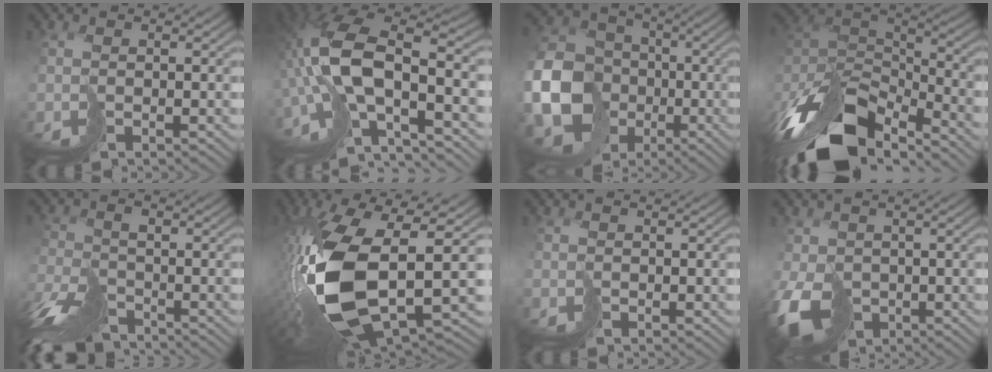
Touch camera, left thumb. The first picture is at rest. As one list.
[{"total": 14.8, "force": [-2.9, 6.8, 12.8], "torque": [-0.273, -0.007, -0.050]}, {"total": 15.2, "force": [-3.9, 13.0, 6.9], "torque": [-0.201, -0.037, -0.072]}, {"total": 15.8, "force": [-9.8, 7.8, 9.7], "torque": [-0.250, -0.030, -0.165]}, {"total": 8.7, "force": [-7.1, 3.5, 3.7], "torque": [-0.073, -0.011, -0.140]}, {"total": 16.8, "force": [-2.4, 9.1, 13.9], "torque": [-0.320, -0.027, -0.032]}, {"total": 0.0}, {"total": 7.0, "force": [-2.4, 5.3, 3.8], "torque": [-0.101, -0.024, -0.038]}]